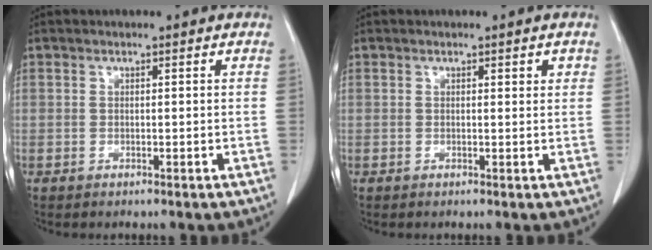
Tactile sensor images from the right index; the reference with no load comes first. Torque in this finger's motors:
{"motor_torque": [0.04, 0.00, 0.01, 0.00]}